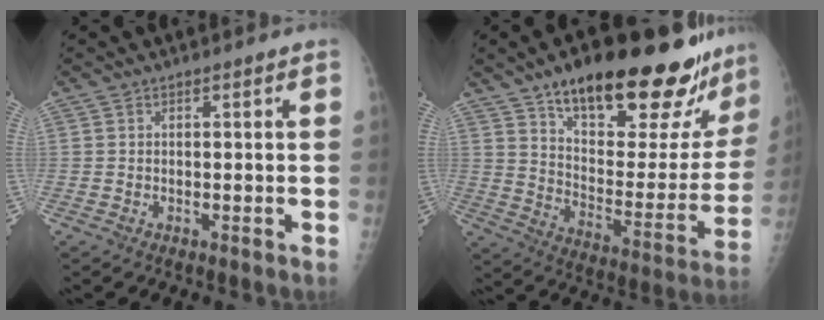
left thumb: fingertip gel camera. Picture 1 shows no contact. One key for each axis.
{"total": 30.5, "fx": 21.6, "fy": 9.8, "fz": 19.2, "tx": -0.241, "ty": -0.081, "tz": 0.313}